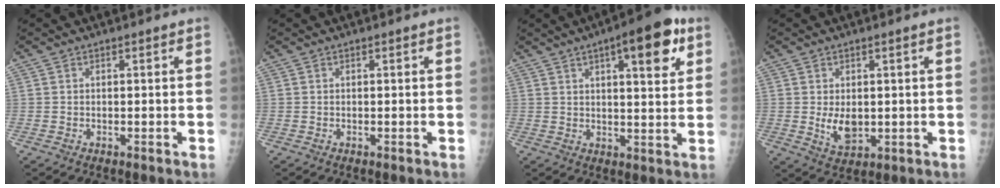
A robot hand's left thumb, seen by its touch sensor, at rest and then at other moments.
{"total": 0.0}
{"total": 12.9, "force": [5.9, 4.2, 10.7], "torque": [-0.119, -0.012, 0.075]}
{"total": 5.2, "force": [0.0, 3.0, 4.3], "torque": [-0.063, -0.011, 0.013]}